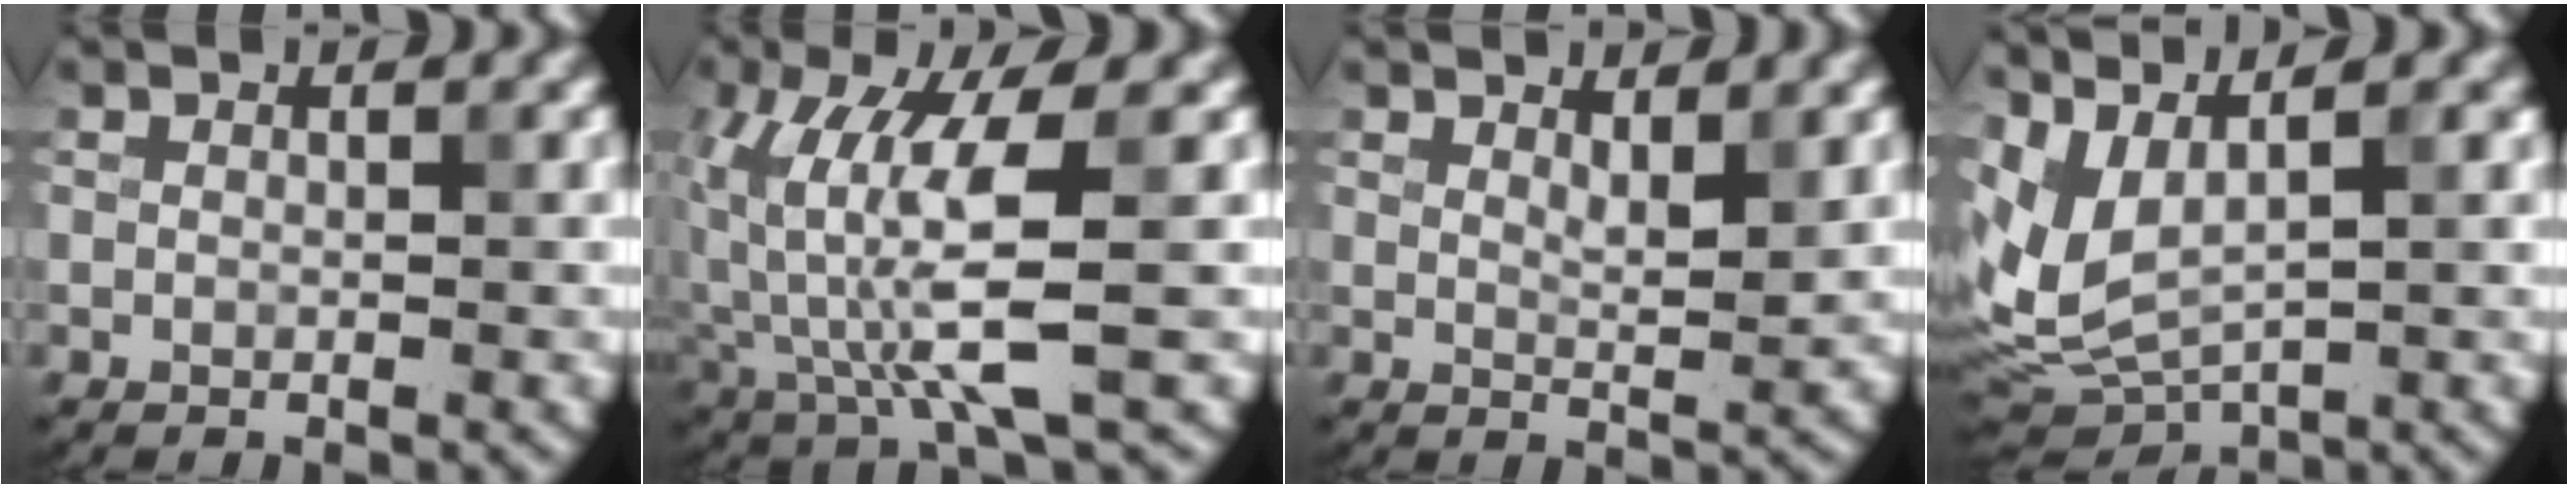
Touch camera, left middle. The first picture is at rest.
{"total": 7.6, "force": [0.4, 1.8, 7.4], "torque": [-0.154, -0.011, 0.017]}
{"total": 2.0, "force": [1.4, 0.4, 1.4], "torque": [-0.018, -0.005, 0.024]}
{"total": 6.6, "force": [2.2, 2.7, 5.6], "torque": [-0.135, 0.000, 0.051]}